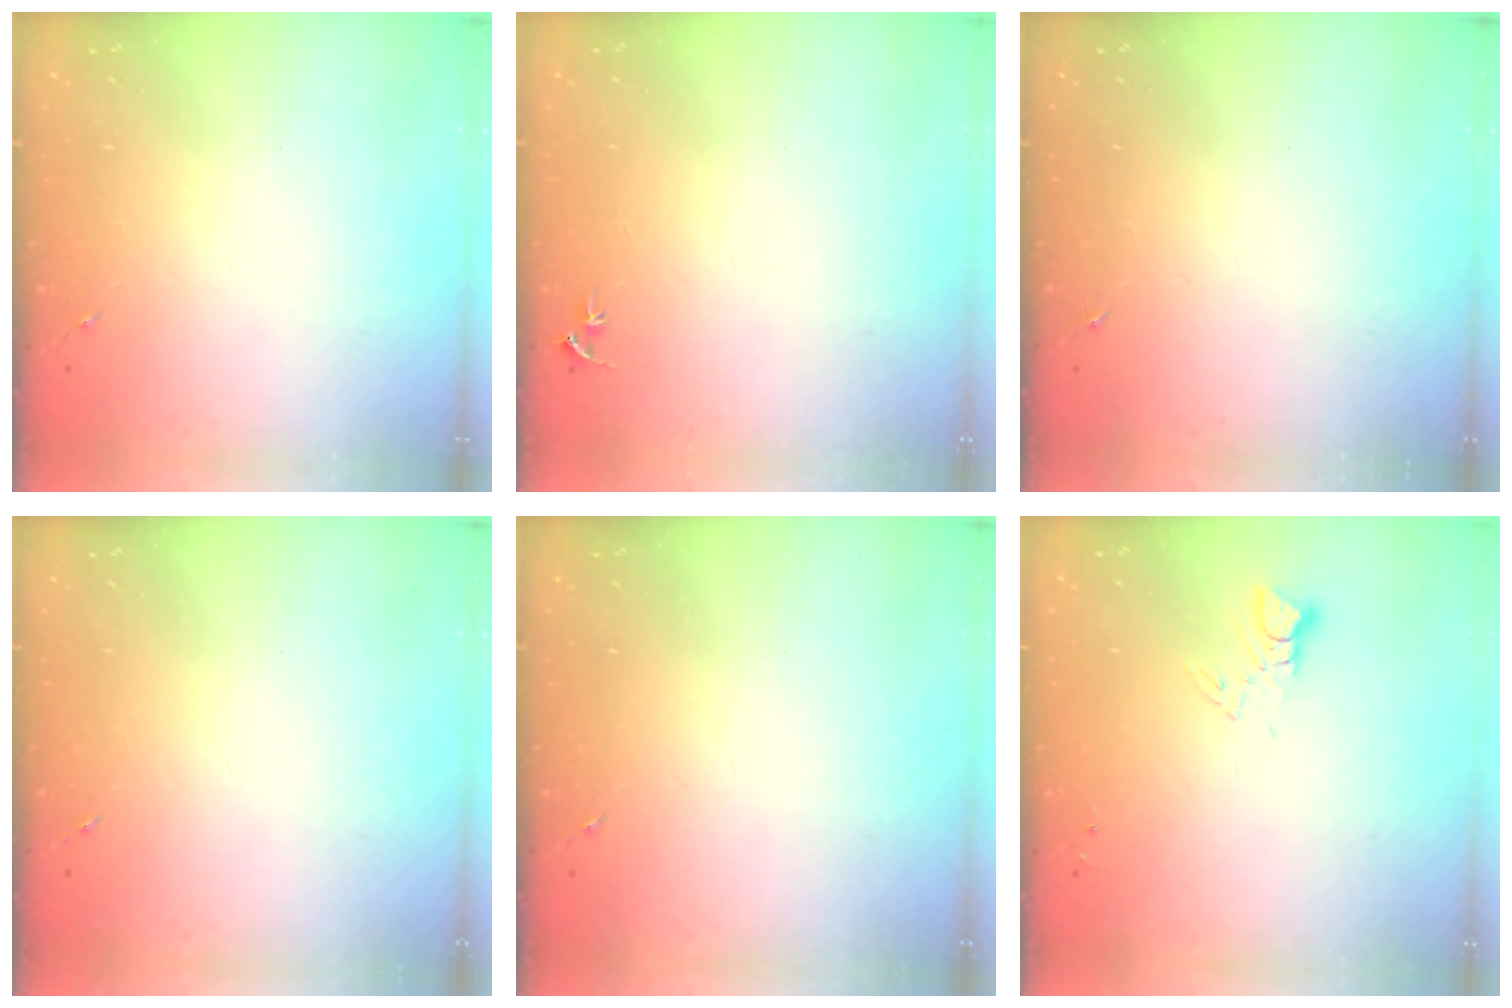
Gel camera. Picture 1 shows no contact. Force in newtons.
{"total": 2.7, "press": 2.7, "slide": 0.3}
{"total": 0.0}
{"total": 0.0}
{"total": 0.0}
{"total": 3.0, "press": 3.0, "slide": 0.3}